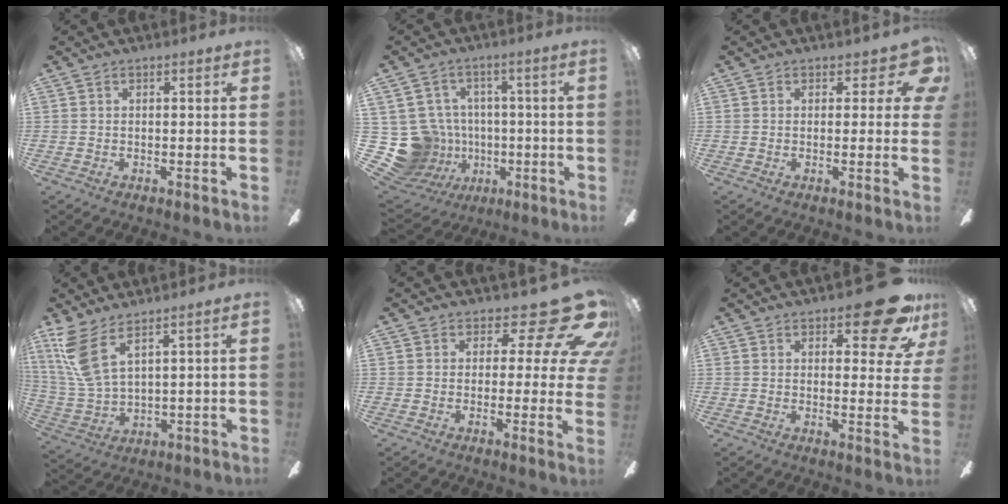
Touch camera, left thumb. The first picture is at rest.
{"total": 14.5, "force": [-2.2, 13.7, 4.3], "torque": [-0.135, 0.007, -0.011]}
{"total": 5.2, "force": [2.3, 2.9, 3.7], "torque": [-0.029, -0.012, 0.039]}
{"total": 10.4, "force": [6.2, 3.2, 7.7], "torque": [-0.179, -0.036, 0.117]}
{"total": 14.2, "force": [8.5, 5.7, 9.9], "torque": [-0.133, -0.060, 0.142]}
{"total": 14.2, "force": [8.5, 5.5, 10.0], "torque": [-0.124, -0.048, 0.142]}